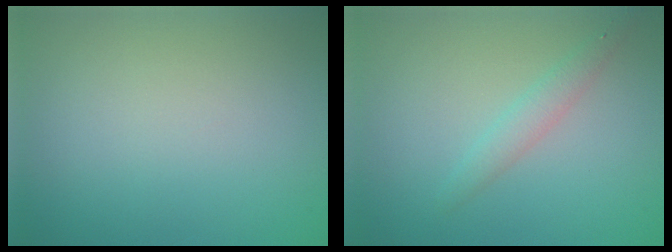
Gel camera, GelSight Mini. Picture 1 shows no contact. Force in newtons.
{"total": 1.7, "press": 1.7, "slide": 0.0}